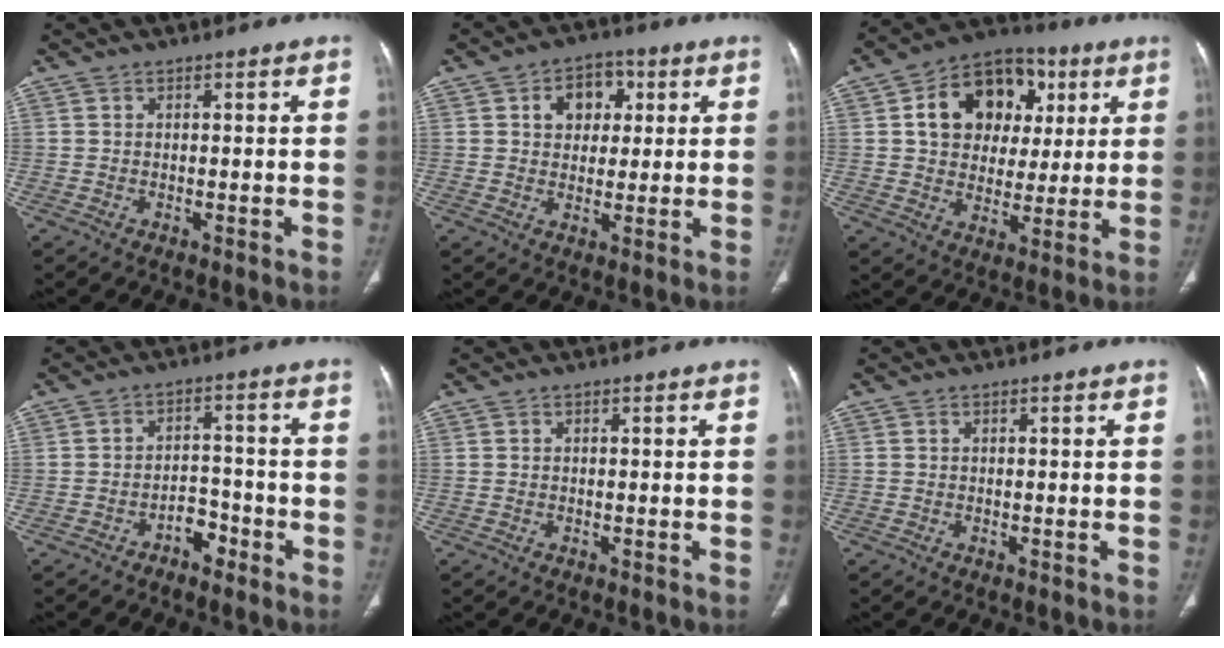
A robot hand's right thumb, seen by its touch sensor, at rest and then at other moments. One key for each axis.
{"total": 7.8, "fx": 2.4, "fy": 6.0, "fz": 4.3, "tx": -0.024, "ty": 0.001, "tz": 0.031}
{"total": 17.5, "fx": 5.2, "fy": 13.4, "fz": 10.0, "tx": -0.117, "ty": 0.010, "tz": 0.082}
{"total": 4.4, "fx": -2.8, "fy": 2.6, "fz": 2.0, "tx": -0.010, "ty": 0.031, "tz": -0.046}
{"total": 0.0}
{"total": 0.0}